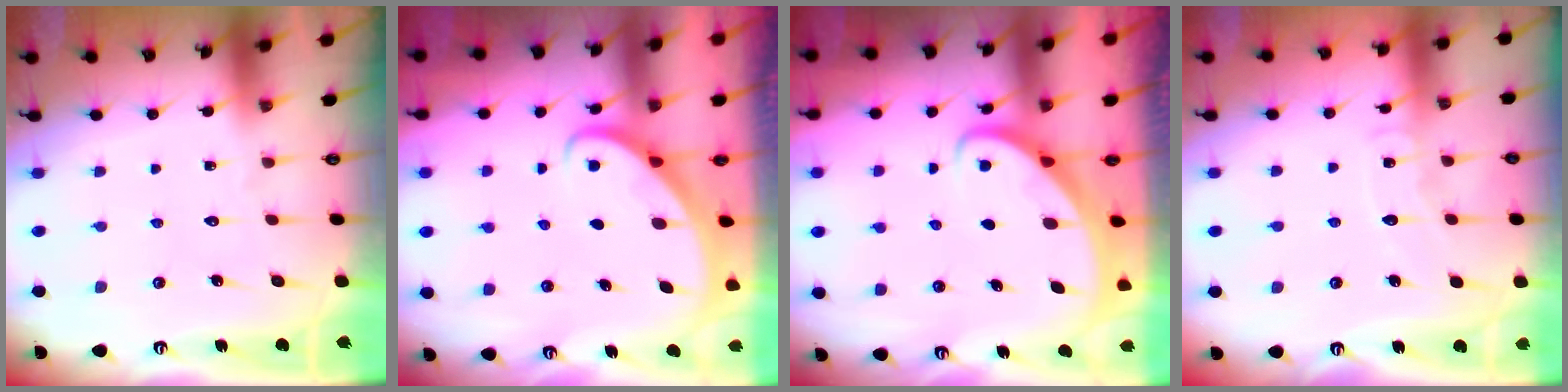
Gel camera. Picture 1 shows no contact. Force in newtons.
{"total": 2.7, "press": 2.7, "slide": 0.2}
{"total": 2.3, "press": 2.3, "slide": 0.3}
{"total": 6.0, "press": 6.0, "slide": 0.6}